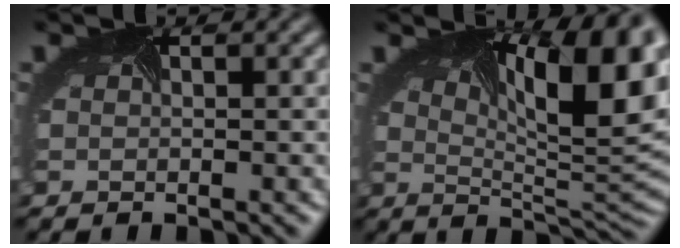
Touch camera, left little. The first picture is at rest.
{"total": 14.0, "force": [4.8, 5.0, 12.1], "torque": [-0.146, 0.025, 0.071]}